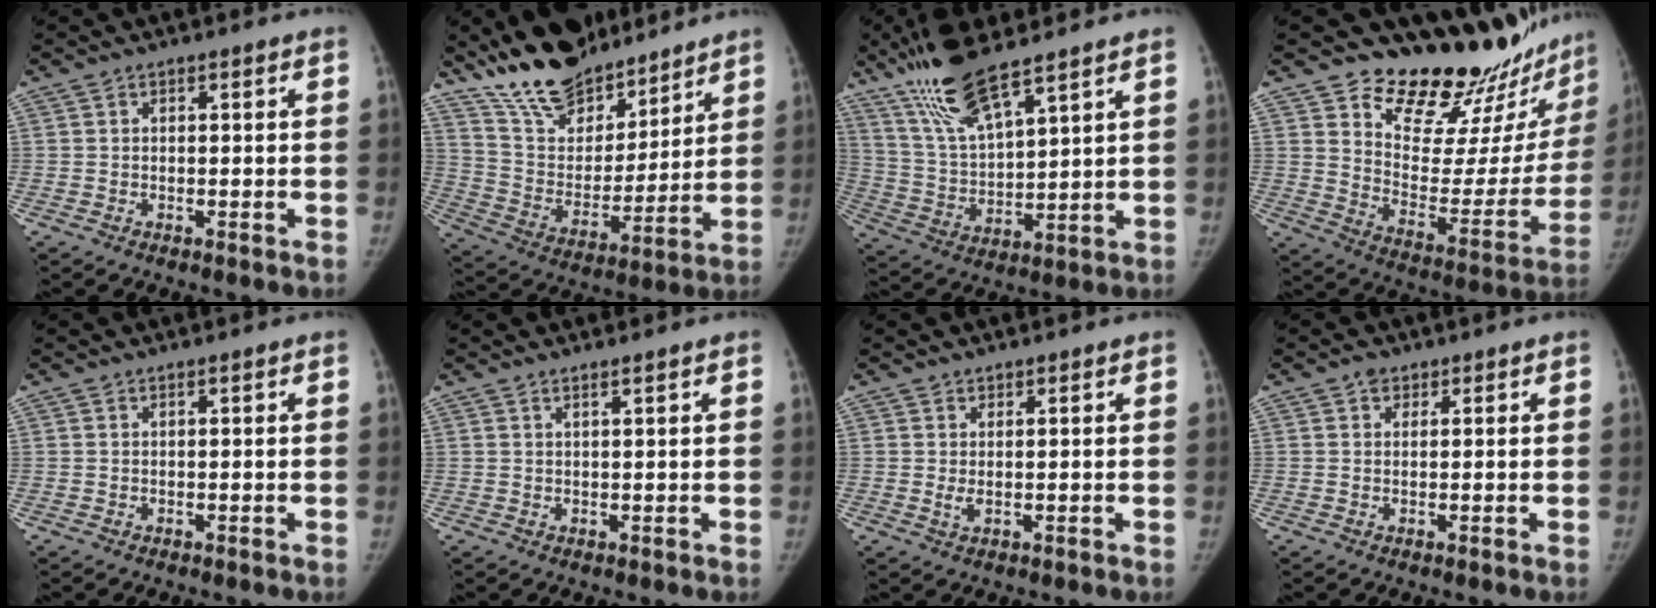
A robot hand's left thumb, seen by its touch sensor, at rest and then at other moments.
{"total": 20.0, "force": [16.3, 8.2, 8.2], "torque": [-0.105, -0.084, 0.289]}
{"total": 14.0, "force": [10.2, 2.9, 9.0], "torque": [-0.174, -0.044, 0.211]}
{"total": 23.3, "force": [20.0, 7.9, 9.1], "torque": [-0.079, -0.164, 0.282]}
{"total": 0.0}
{"total": 1.0, "force": [0.7, -0.2, 0.6], "torque": [-0.017, -0.005, 0.017]}
{"total": 1.3, "force": [0.5, 0.6, 1.0], "torque": [-0.024, -0.006, 0.014]}
{"total": 1.5, "force": [0.9, 1.2, 0.4], "torque": [0.002, -0.002, 0.012]}